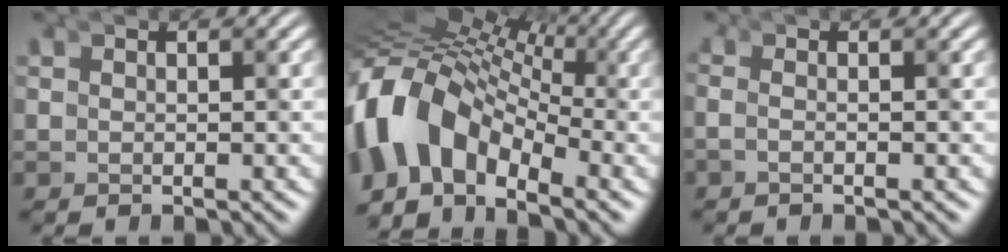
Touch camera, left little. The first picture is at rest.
{"total": 10.2, "force": [-4.1, 7.7, 5.2], "torque": [-0.156, -0.056, -0.057]}
{"total": 0.9, "force": [-0.7, -0.4, 0.5], "torque": [-0.009, 0.002, -0.018]}